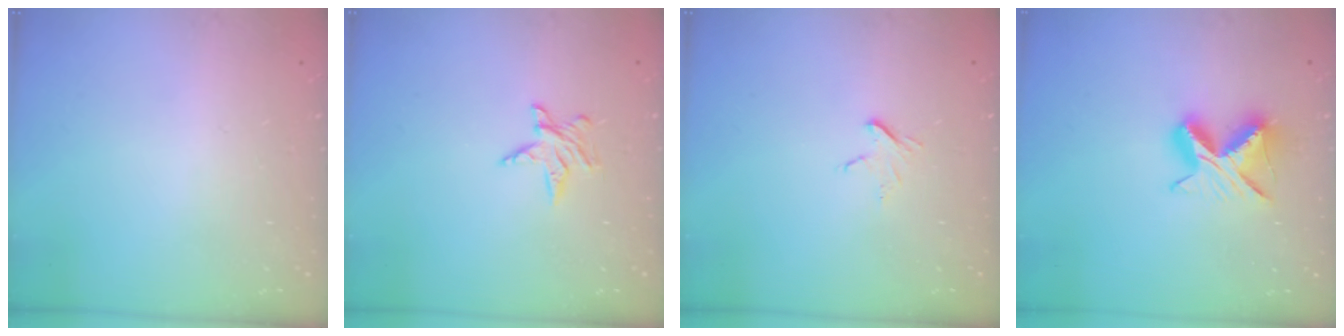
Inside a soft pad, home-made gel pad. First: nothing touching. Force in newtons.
{"total": 4.3, "press": 4.3, "slide": 0.4}
{"total": 3.6, "press": 3.5, "slide": 0.3}
{"total": 9.0, "press": 9.0, "slide": 0.9}